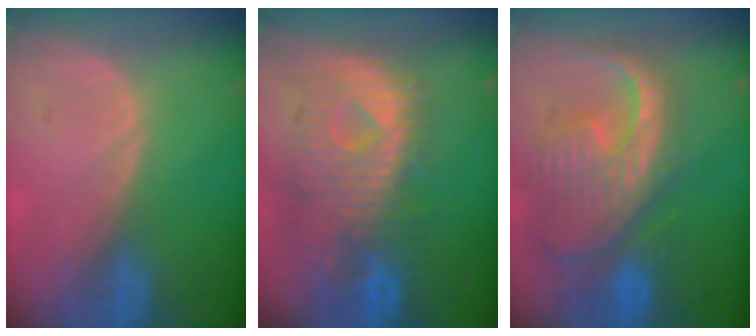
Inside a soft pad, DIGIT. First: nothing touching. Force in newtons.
{"total": 11.3, "press": 9.8, "slide": 5.6}
{"total": 12.7, "press": 10.9, "slide": 6.5}